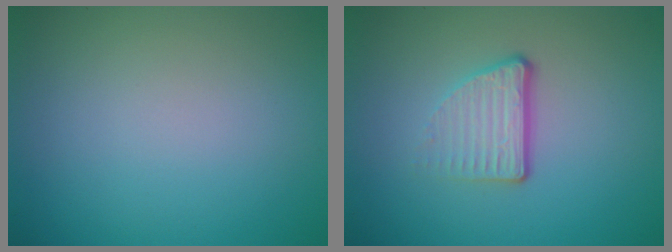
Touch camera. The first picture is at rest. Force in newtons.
{"total": 3.4, "press": 2.2, "slide": 2.7}